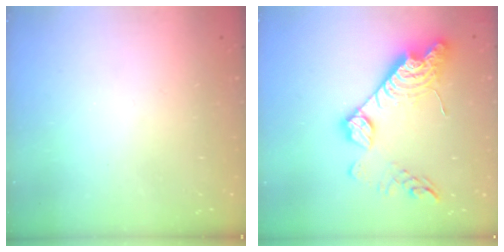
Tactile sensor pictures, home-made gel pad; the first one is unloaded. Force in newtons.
{"total": 18.0, "press": 18.0, "slide": 1.1}